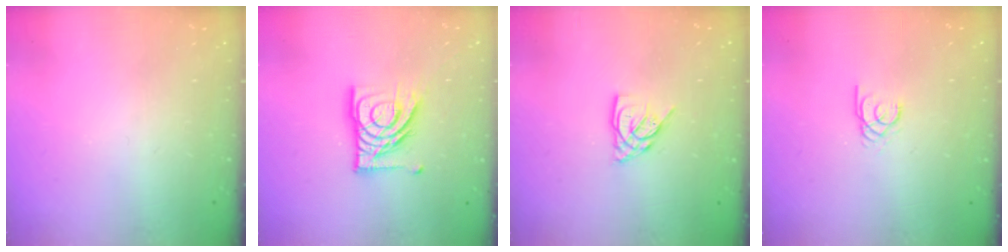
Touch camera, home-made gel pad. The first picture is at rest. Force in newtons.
{"total": 14.7, "press": 14.6, "slide": 1.7}
{"total": 6.4, "press": 6.4, "slide": 0.7}
{"total": 1.9, "press": 1.9, "slide": 0.0}